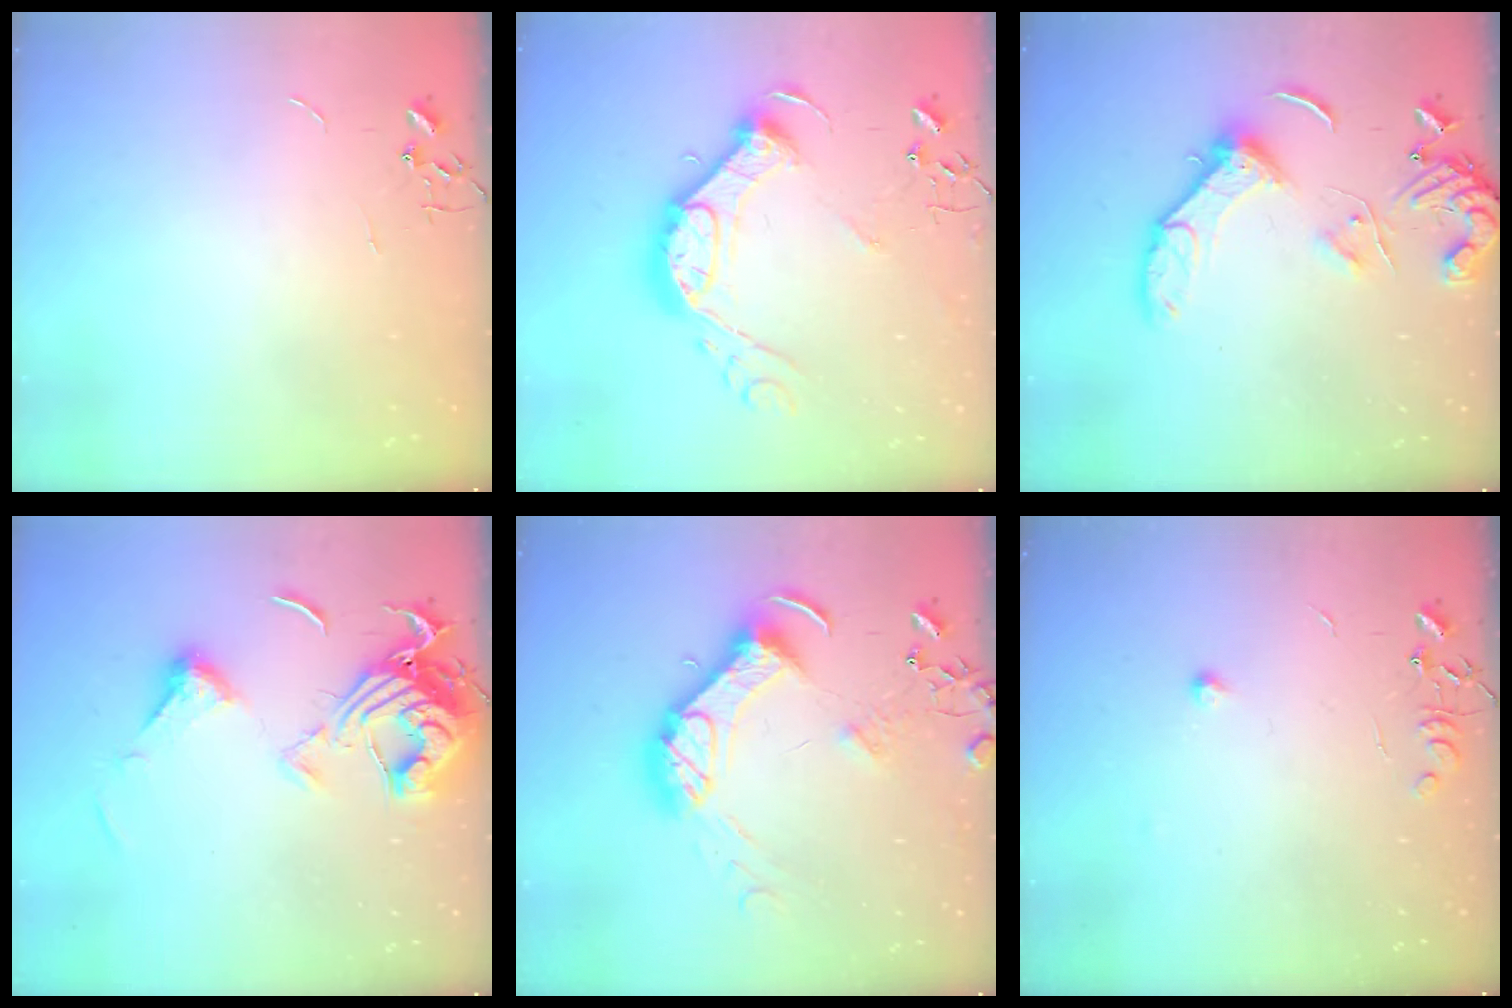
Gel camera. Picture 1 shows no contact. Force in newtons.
{"total": 16.5, "press": 16.5, "slide": 1.5}
{"total": 13.5, "press": 13.4, "slide": 1.7}
{"total": 15.4, "press": 15.3, "slide": 1.7}
{"total": 16.1, "press": 16.0, "slide": 1.9}
{"total": 7.8, "press": 7.8, "slide": 0.5}